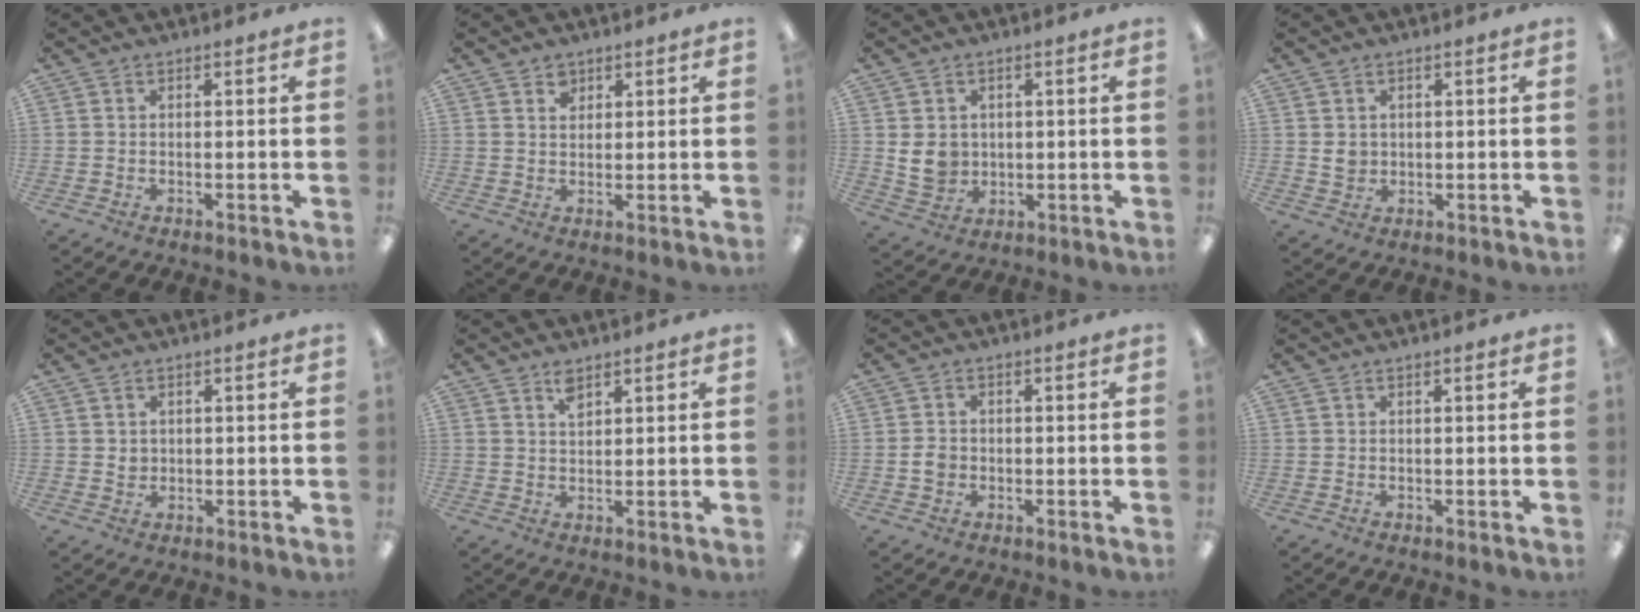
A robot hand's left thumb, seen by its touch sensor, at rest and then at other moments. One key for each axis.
{"total": 3.0, "fx": 2.0, "fy": 2.1, "fz": 0.9, "tx": -0.005, "ty": -0.005, "tz": 0.035}
{"total": 6.4, "fx": 1.1, "fy": 5.5, "fz": 3.1, "tx": -0.064, "ty": 0.005, "tz": 0.022}
{"total": 3.0, "fx": 0.9, "fy": 2.4, "fz": 1.4, "tx": -0.024, "ty": 0.001, "tz": 0.015}
{"total": 1.9, "fx": 0.7, "fy": 1.6, "fz": 0.8, "tx": -0.009, "ty": 0.001, "tz": 0.011}
{"total": 3.2, "fx": 2.4, "fy": 1.4, "fz": 1.7, "tx": -0.022, "ty": -0.006, "tz": 0.040}
{"total": 2.6, "fx": -0.3, "fy": 2.2, "fz": 1.4, "tx": -0.025, "ty": 0.004, "tz": -0.008}
{"total": 0.9, "fx": 0.4, "fy": 0.1, "fz": 0.8, "tx": -0.016, "ty": 0.001, "tz": 0.008}